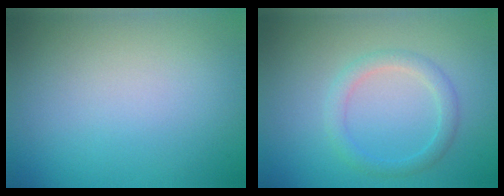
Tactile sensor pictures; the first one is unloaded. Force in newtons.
{"total": 2.1, "press": 2.1, "slide": 0.1}